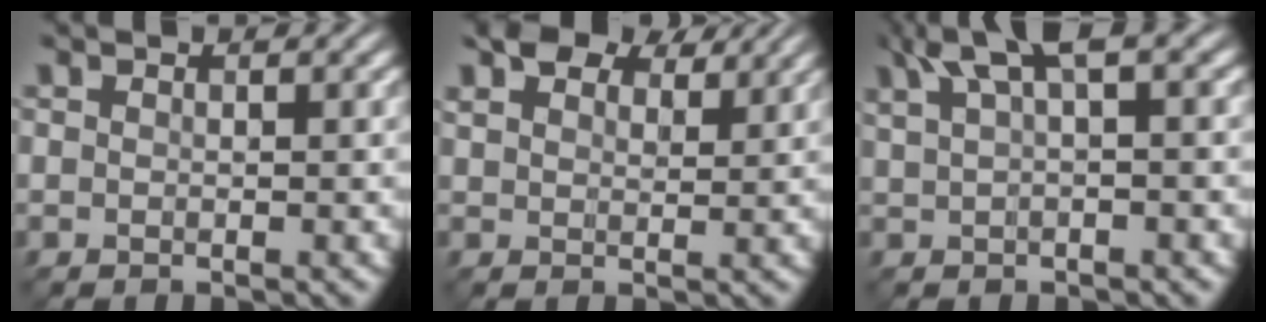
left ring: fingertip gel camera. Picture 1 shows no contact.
{"total": 6.5, "force": [5.1, 2.7, 3.0], "torque": [-0.057, 0.015, 0.075]}
{"total": 4.8, "force": [2.8, 1.1, 3.7], "torque": [-0.067, 0.017, 0.052]}